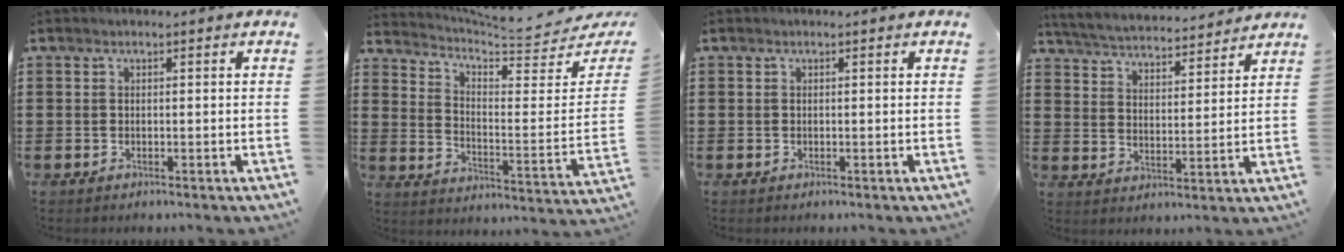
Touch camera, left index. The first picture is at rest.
{"total": 5.1, "force": [4.3, 0.8, 2.6], "torque": [-0.065, -0.045, 0.069]}
{"total": 0.0}
{"total": 4.2, "force": [4.2, 0.0, 0.5], "torque": [-0.033, -0.032, 0.068]}